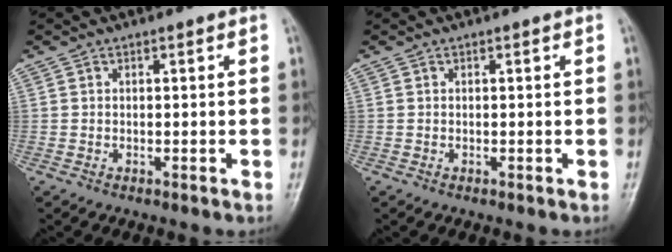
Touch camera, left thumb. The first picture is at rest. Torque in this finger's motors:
{"motor_torque": [-0.06, 0.07, -0.06, -0.07, 0.00]}